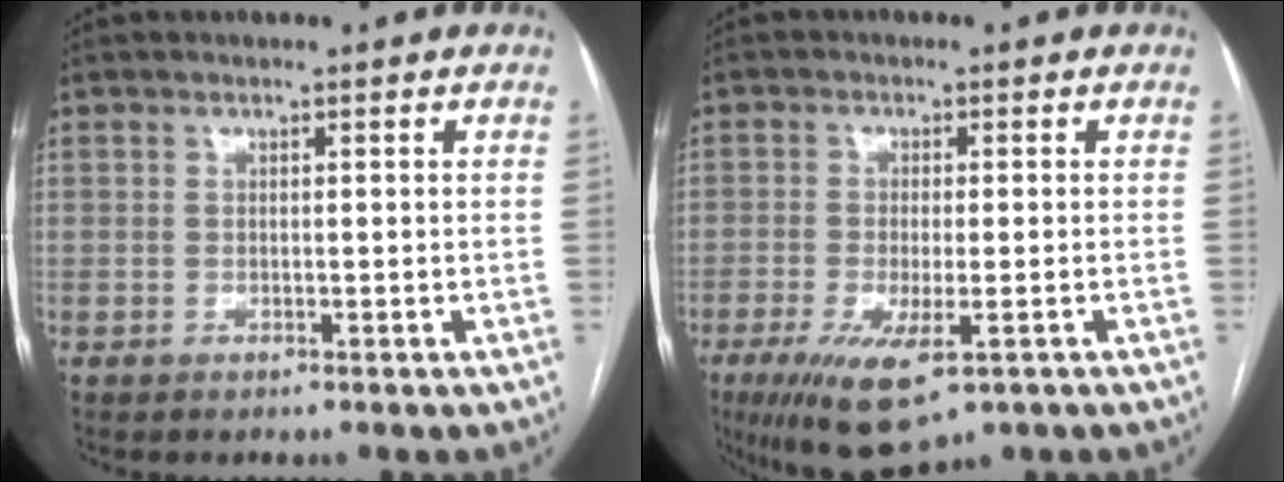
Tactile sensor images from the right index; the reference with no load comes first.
{"total": 9.6, "force": [-4.8, 2.7, 7.8], "torque": [-0.138, -0.025, -0.073]}